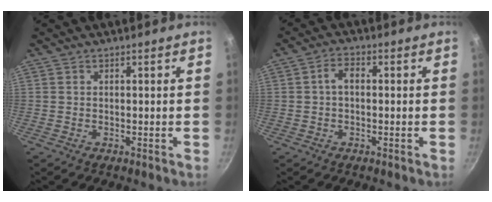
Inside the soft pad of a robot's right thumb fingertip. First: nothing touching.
{"total": 3.3, "force": [0.1, 2.0, 2.6], "torque": [-0.040, 0.014, -0.002]}